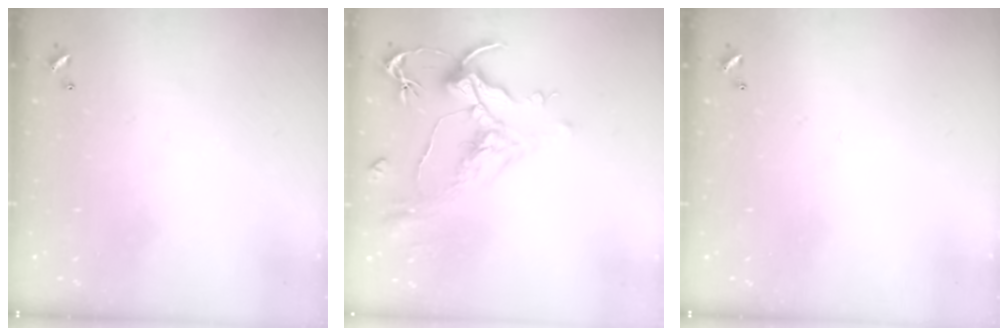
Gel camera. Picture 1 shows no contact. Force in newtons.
{"total": 1.6, "press": 0.8, "slide": 1.5}
{"total": 0.0}